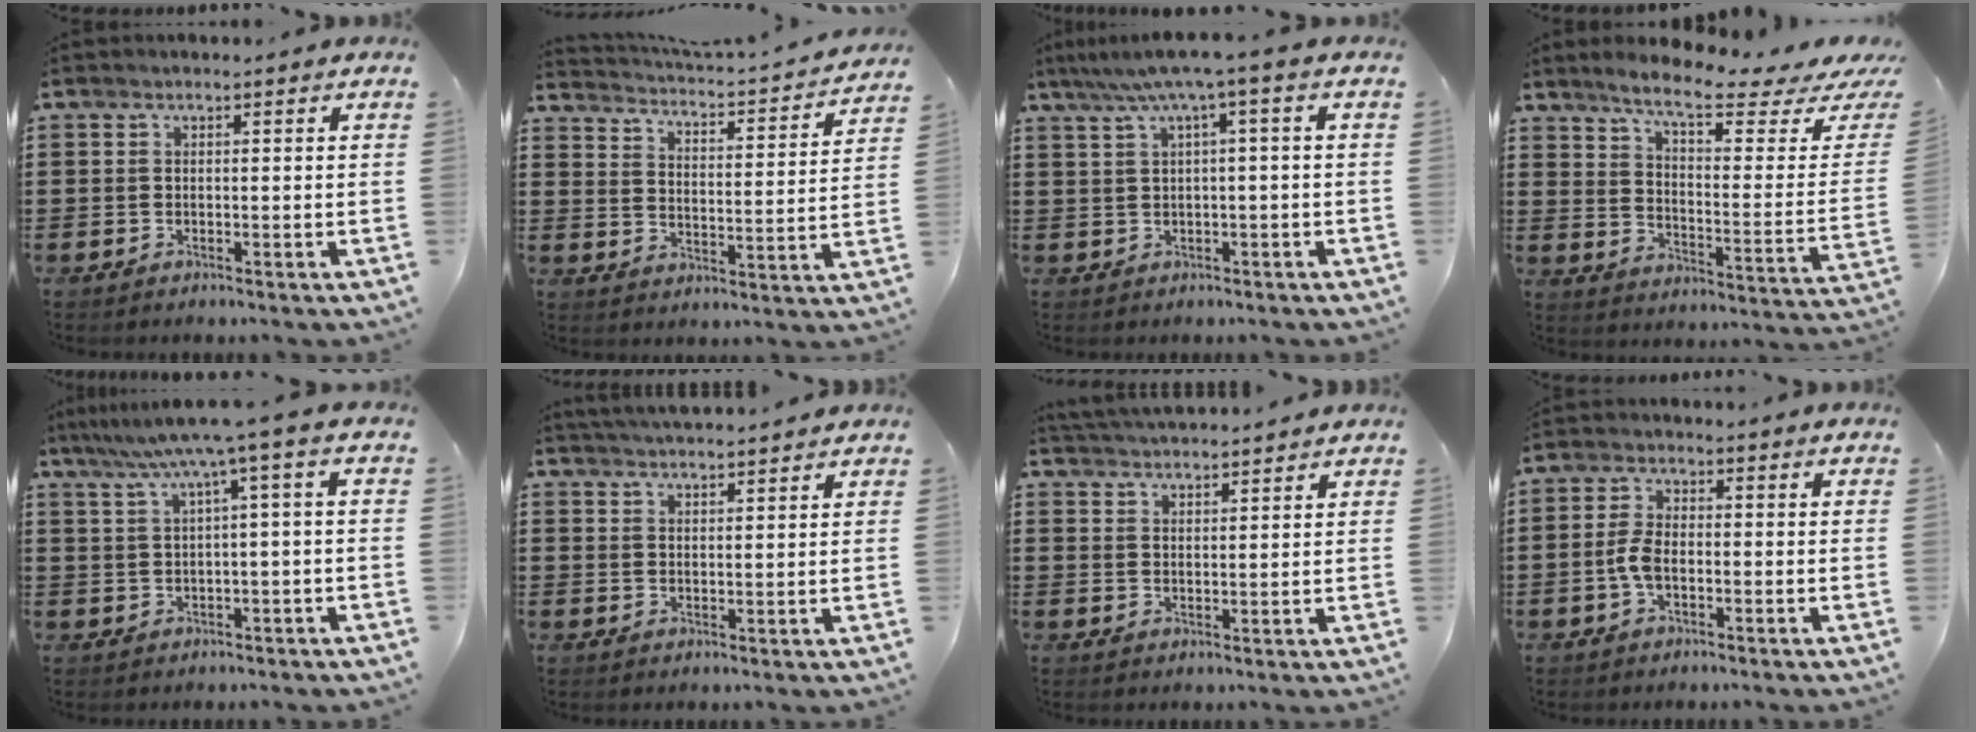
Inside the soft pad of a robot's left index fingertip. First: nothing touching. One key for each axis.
{"total": 2.0, "fx": 2.0, "fy": -0.2, "fz": 0.4, "tx": -0.026, "ty": -0.030, "tz": 0.021}
{"total": 4.6, "fx": 1.3, "fy": -0.4, "fz": 4.4, "tx": -0.086, "ty": -0.006, "tz": 0.018}
{"total": 7.9, "fx": 6.2, "fy": 0.5, "fz": 4.9, "tx": -0.107, "ty": -0.042, "tz": 0.099}
{"total": 5.6, "fx": 2.0, "fy": -0.6, "fz": 5.2, "tx": -0.104, "ty": -0.015, "tz": 0.030}
{"total": 2.9, "fx": 2.9, "fy": -0.4, "fz": 0.2, "tx": -0.012, "ty": -0.009, "tz": 0.054}
{"total": 3.1, "fx": 3.1, "fy": -0.2, "fz": 0.2, "tx": -0.014, "ty": -0.010, "tz": 0.057}
{"total": 4.0, "fx": -0.9, "fy": 1.9, "fz": 3.4, "tx": -0.090, "ty": -0.004, "tz": -0.025}